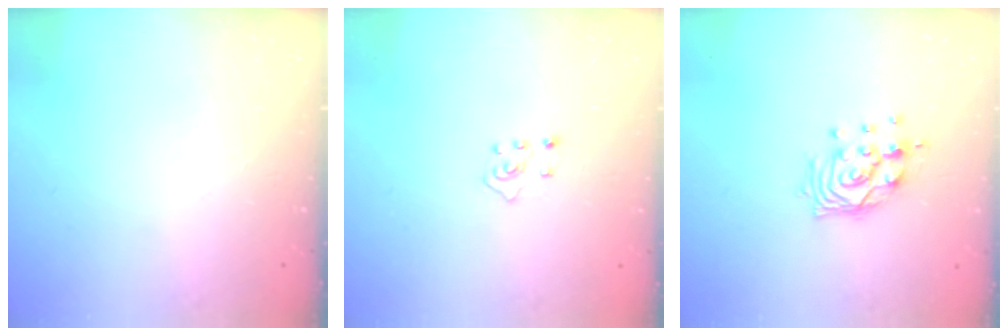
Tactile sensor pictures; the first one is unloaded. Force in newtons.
{"total": 4.2, "press": 4.1, "slide": 0.7}
{"total": 10.7, "press": 10.6, "slide": 1.1}